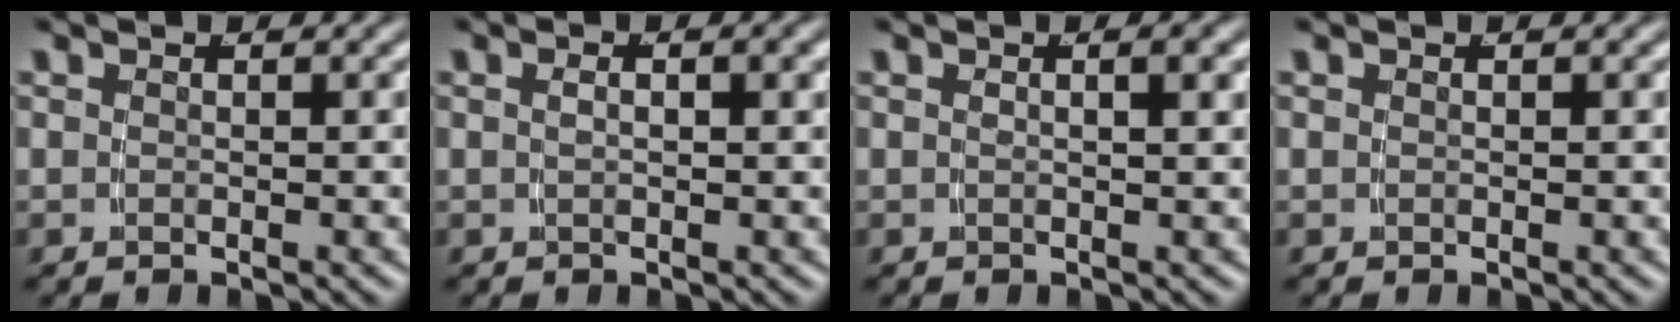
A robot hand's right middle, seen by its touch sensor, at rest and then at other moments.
{"total": 1.2, "force": [0.0, -0.3, 1.2], "torque": [-0.013, 0.001, 0.004]}
{"total": 1.2, "force": [0.2, -0.7, 1.0], "torque": [-0.012, 0.002, 0.008]}
{"total": 0.0}